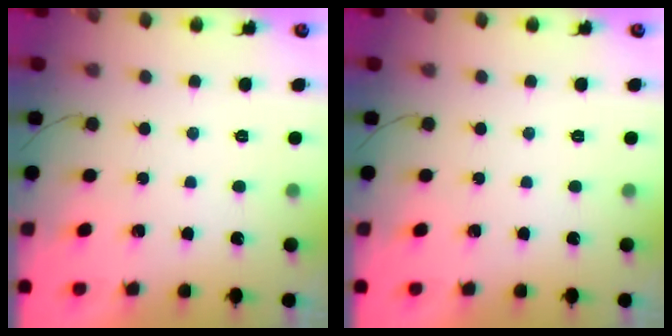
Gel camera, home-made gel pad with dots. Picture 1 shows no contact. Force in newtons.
{"total": 0.0}